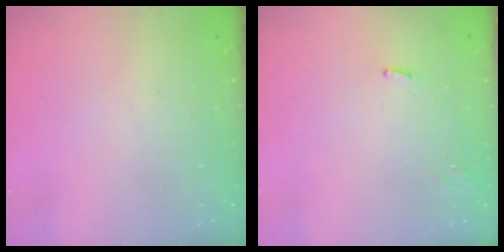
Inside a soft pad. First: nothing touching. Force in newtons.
{"total": 3.6, "press": 3.6, "slide": 0.1}